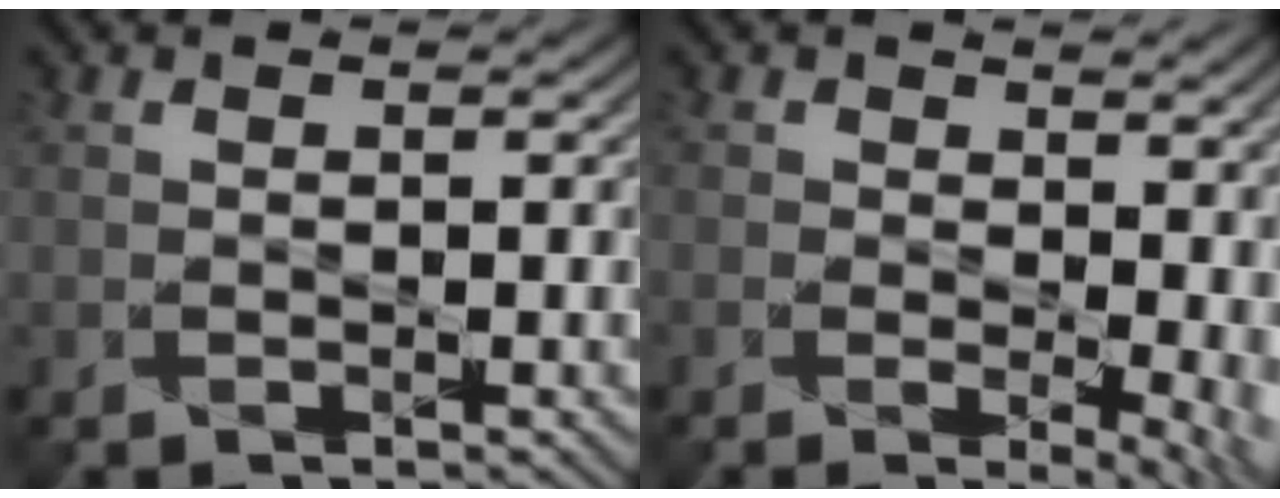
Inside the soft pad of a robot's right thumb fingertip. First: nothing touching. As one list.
[{"total": 9.0, "force": [0.0, 5.3, 7.3], "torque": [-0.094, -0.018, 0.023]}]